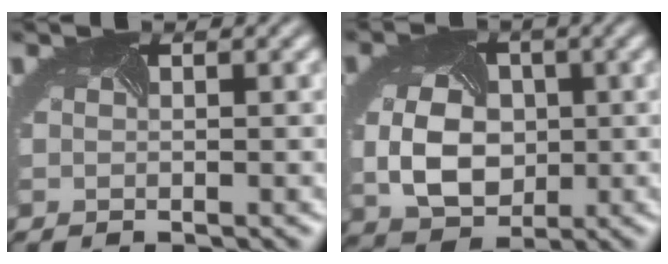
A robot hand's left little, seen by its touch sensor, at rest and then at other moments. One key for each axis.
{"total": 6.9, "fx": -0.4, "fy": 5.2, "fz": 4.6, "tx": -0.093, "ty": -0.014, "tz": 0.000}